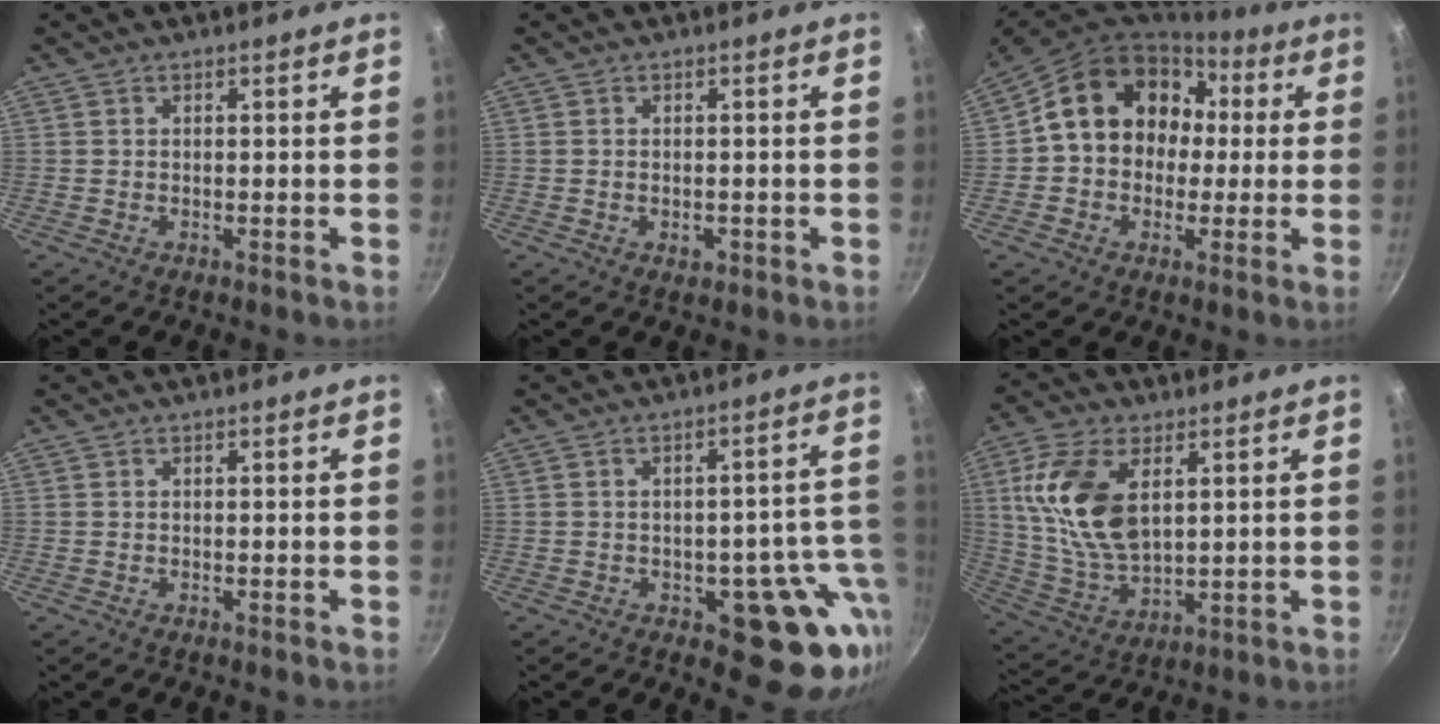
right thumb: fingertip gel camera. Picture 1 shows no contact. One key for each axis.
{"total": 1.8, "fx": -0.6, "fy": 1.2, "fz": 1.2, "tx": -0.017, "ty": 0.000, "tz": -0.010}
{"total": 17.1, "fx": 1.8, "fy": 14.3, "fz": 9.3, "tx": -0.120, "ty": 0.053, "tz": 0.021}
{"total": 0.0}
{"total": 14.8, "fx": -4.0, "fy": 8.1, "fz": 11.7, "tx": -0.063, "ty": 0.022, "tz": -0.043}
{"total": 16.2, "fx": 4.4, "fy": 9.1, "fz": 12.7, "tx": -0.236, "ty": -0.014, "tz": 0.095}